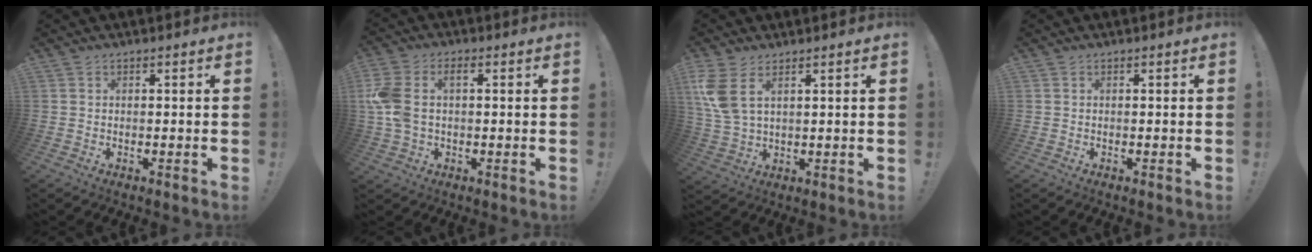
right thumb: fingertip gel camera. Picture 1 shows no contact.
{"total": 8.2, "force": [0.9, 5.6, 6.0], "torque": [-0.136, 0.001, 0.015]}
{"total": 8.4, "force": [4.2, 4.0, 6.1], "torque": [-0.129, -0.022, 0.079]}
{"total": 0.0}